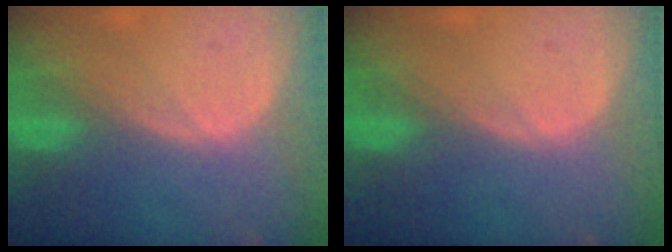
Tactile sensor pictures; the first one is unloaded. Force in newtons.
{"total": 0.0}